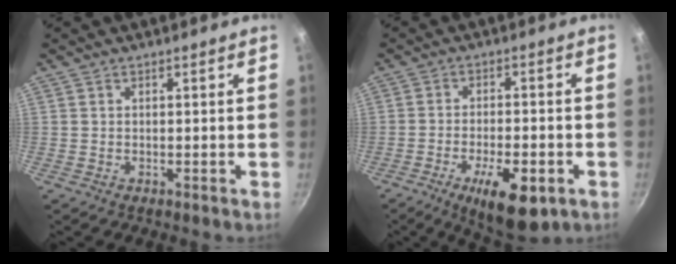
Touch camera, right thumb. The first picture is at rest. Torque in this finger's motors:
{"motor_torque": [-0.44, 0.28, 0.46, 0.43, 0.20]}